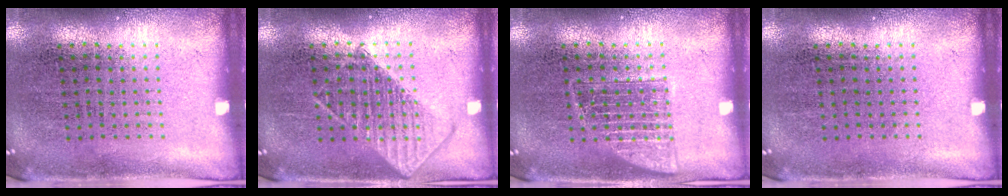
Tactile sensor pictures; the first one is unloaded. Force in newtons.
{"total": 2.4, "press": 2.3, "slide": 0.4}
{"total": 2.0, "press": 2.0, "slide": 0.4}
{"total": 0.0}